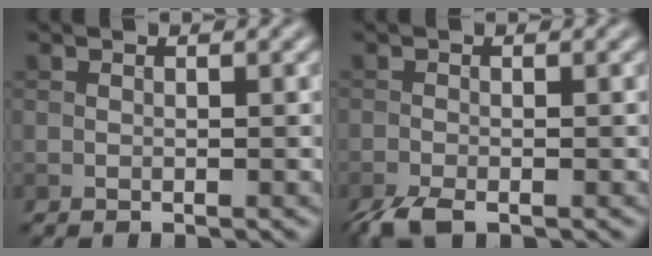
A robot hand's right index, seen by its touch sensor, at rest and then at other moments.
{"total": 2.7, "force": [-2.1, 0.6, 1.6], "torque": [-0.038, -0.009, -0.045]}